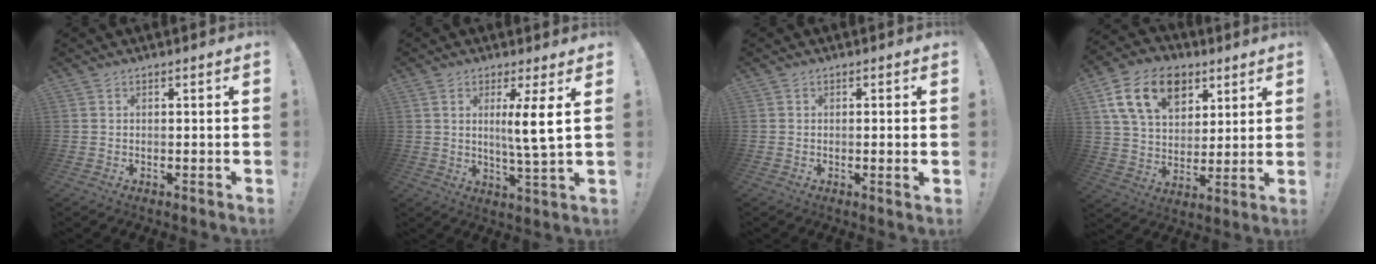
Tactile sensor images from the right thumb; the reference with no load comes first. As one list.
[{"total": 8.0, "force": [1.6, -0.8, 7.8], "torque": [-0.133, -0.012, 0.016]}, {"total": 2.1, "force": [-0.3, -0.2, 2.1], "torque": [-0.032, -0.004, -0.007]}, {"total": 18.2, "force": [8.5, 12.2, 10.5], "torque": [-0.174, -0.027, 0.159]}]